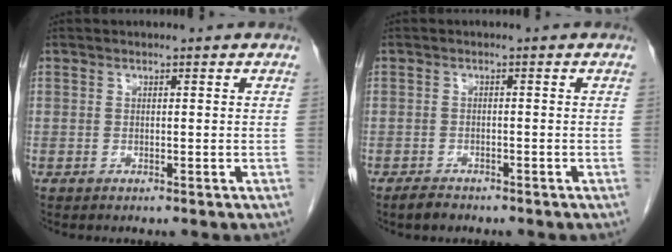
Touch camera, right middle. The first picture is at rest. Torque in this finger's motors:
{"motor_torque": [0.52, -0.15, -0.01, 0.00]}